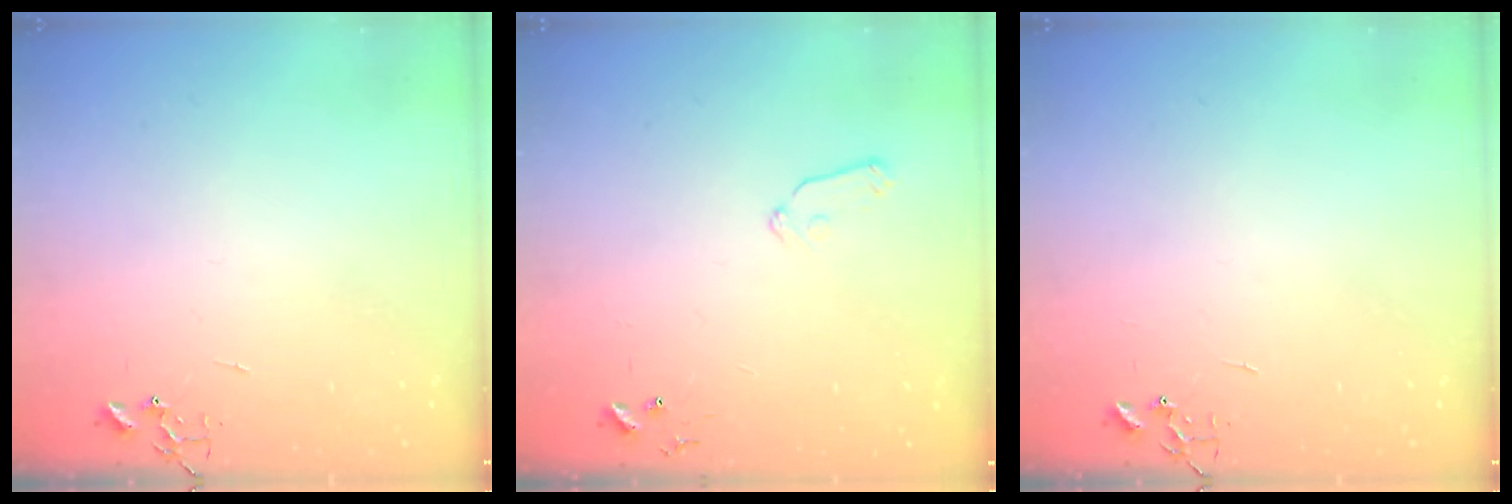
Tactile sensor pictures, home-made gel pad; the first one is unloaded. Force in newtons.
{"total": 6.5, "press": 6.4, "slide": 1.0}
{"total": 0.0}